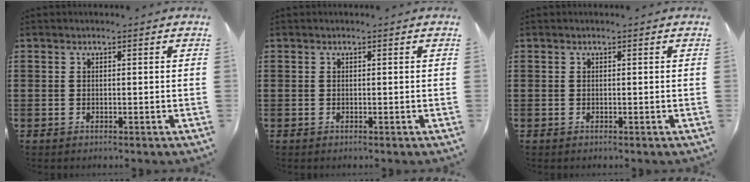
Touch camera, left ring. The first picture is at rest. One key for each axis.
{"total": 0.0}
{"total": 0.0}